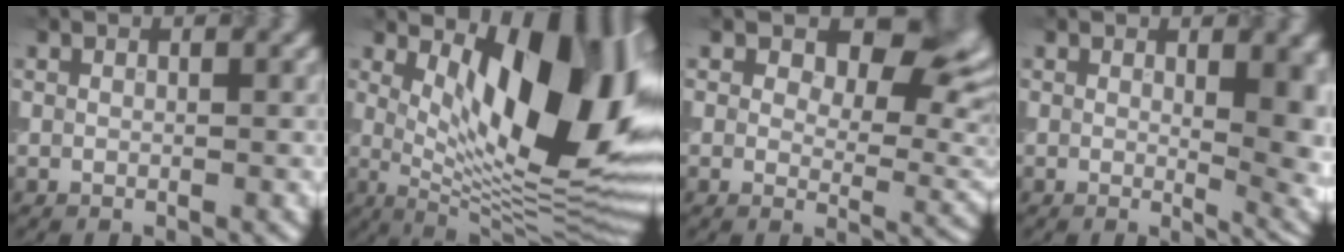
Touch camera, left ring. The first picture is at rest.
{"total": 14.9, "force": [4.0, 5.9, 13.1], "torque": [-0.166, -0.008, 0.064]}
{"total": 7.6, "force": [3.2, 4.3, 5.3], "torque": [-0.061, -0.007, 0.045]}
{"total": 7.4, "force": [0.9, 2.9, 6.7], "torque": [-0.055, -0.007, 0.022]}